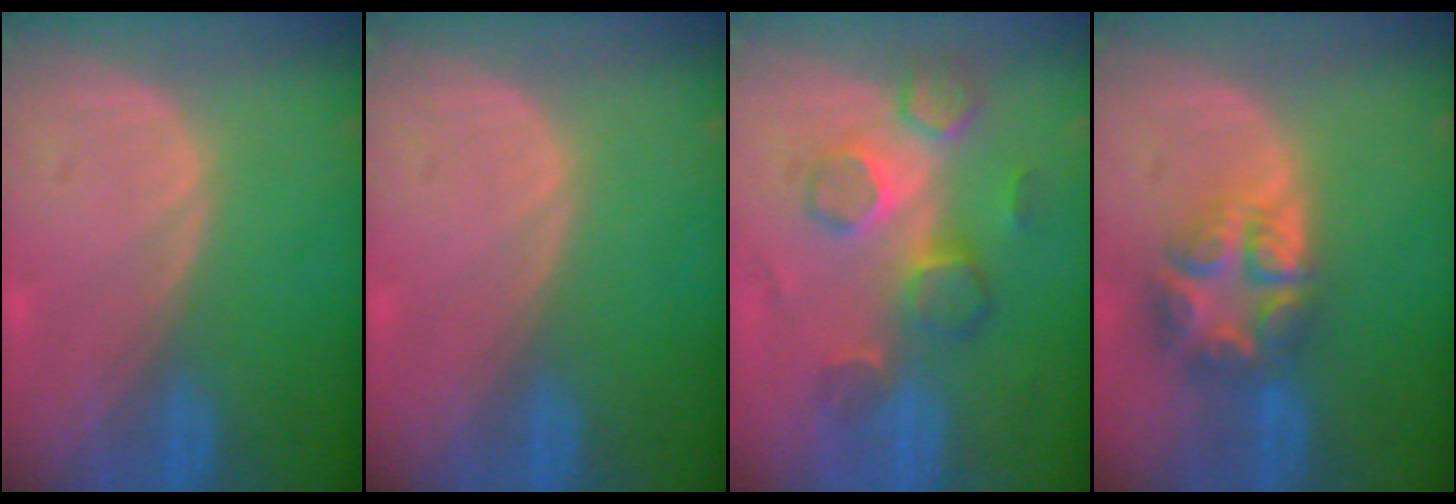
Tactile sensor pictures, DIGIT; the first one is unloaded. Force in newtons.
{"total": 0.0}
{"total": 8.8, "press": 7.6, "slide": 4.4}
{"total": 8.0, "press": 6.9, "slide": 4.2}